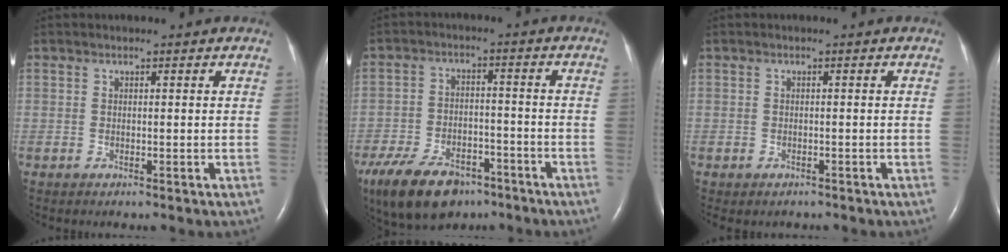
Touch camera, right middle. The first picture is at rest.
{"total": 11.7, "force": [-8.0, 6.0, 6.1], "torque": [-0.119, -0.007, -0.131]}
{"total": 1.6, "force": [-1.3, 0.9, 0.3], "torque": [-0.009, -0.001, -0.016]}